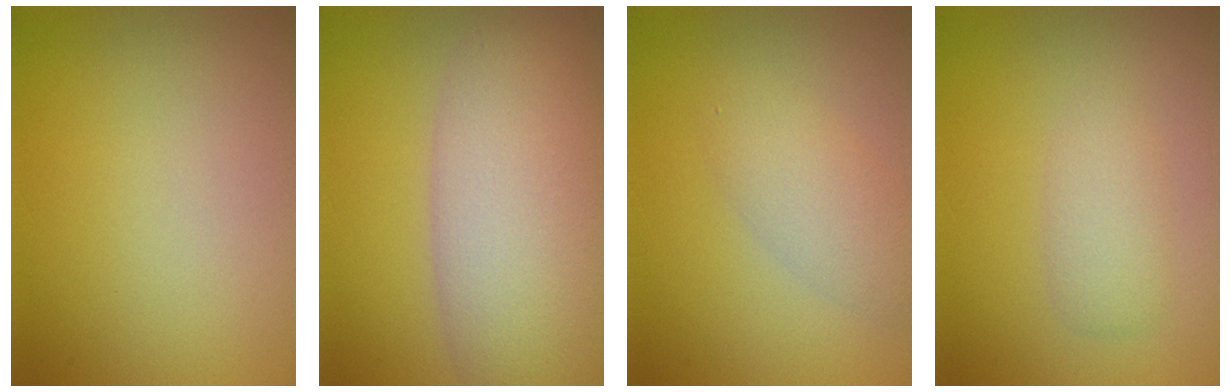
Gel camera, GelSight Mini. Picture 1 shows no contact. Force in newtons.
{"total": 10.2, "press": 10.2, "slide": 0.5}
{"total": 2.8, "press": 2.8, "slide": 0.1}
{"total": 2.0, "press": 2.0, "slide": 0.2}